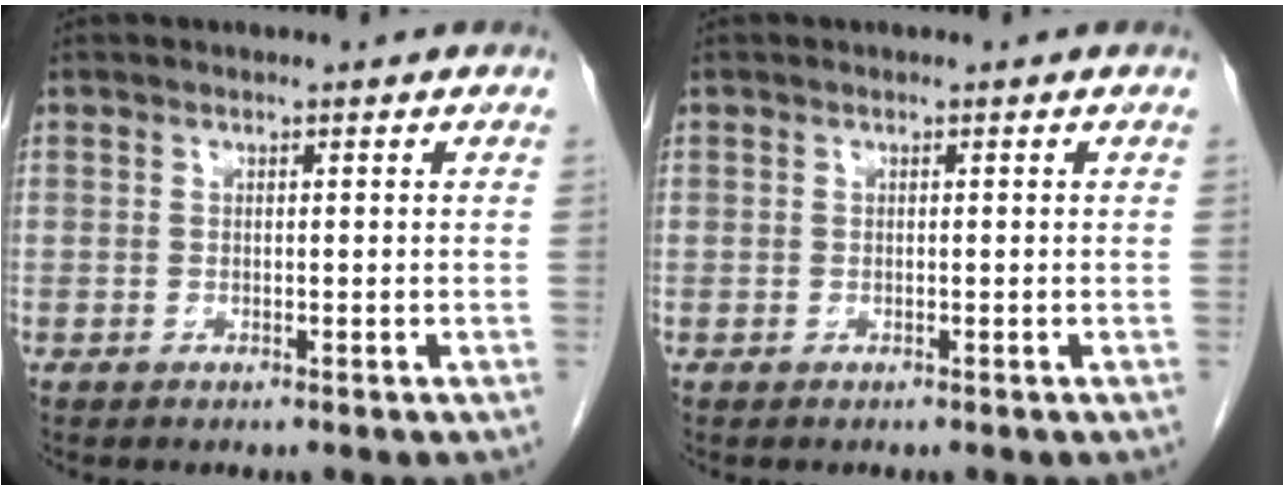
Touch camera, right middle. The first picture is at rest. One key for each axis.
{"total": 0.7, "fx": -0.5, "fy": 0.4, "fz": -0.1, "tx": -0.009, "ty": 0.000, "tz": -0.011}